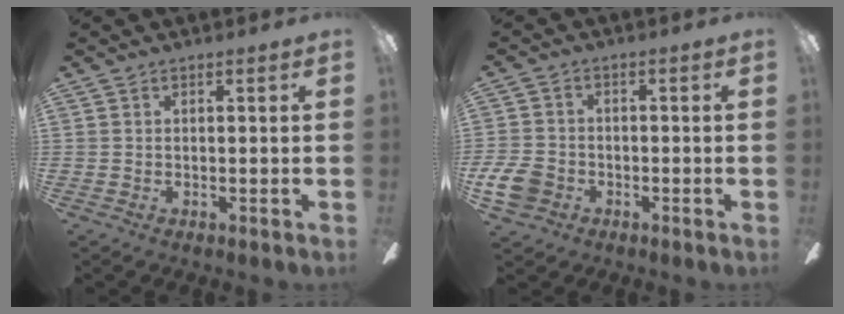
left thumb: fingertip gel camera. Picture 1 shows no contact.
{"total": 7.0, "force": [-2.8, 5.5, 3.3], "torque": [-0.085, 0.020, -0.053]}